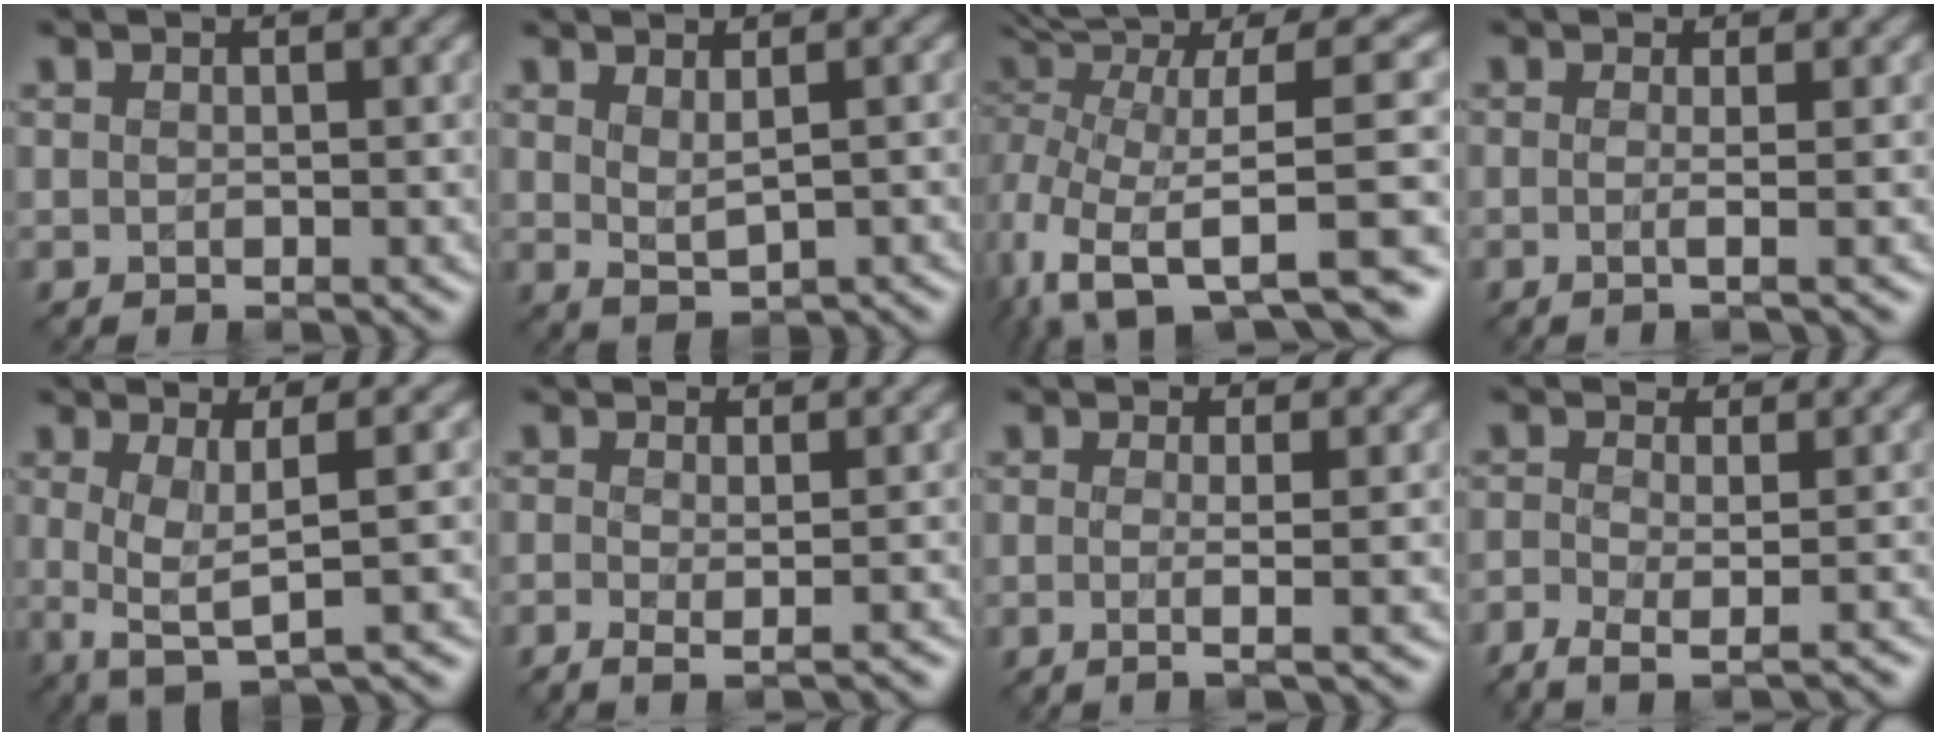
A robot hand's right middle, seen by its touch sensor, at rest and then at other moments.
{"total": 1.7, "force": [0.8, 0.5, 1.4], "torque": [-0.027, -0.004, 0.021]}
{"total": 12.8, "force": [0.0, 4.9, 11.8], "torque": [-0.235, 0.016, 0.027]}
{"total": 2.2, "force": [0.0, 0.9, 2.0], "torque": [-0.024, -0.001, -0.028]}
{"total": 4.3, "force": [-0.1, 1.0, 4.2], "torque": [-0.069, 0.000, -0.002]}
{"total": 2.6, "force": [-0.6, 1.0, 2.3], "torque": [-0.032, -0.007, -0.011]}
{"total": 2.7, "force": [0.0, 0.9, 2.5], "torque": [-0.033, 0.000, -0.025]}
{"total": 4.0, "force": [-2.3, 1.9, 2.7], "torque": [-0.040, -0.001, -0.030]}